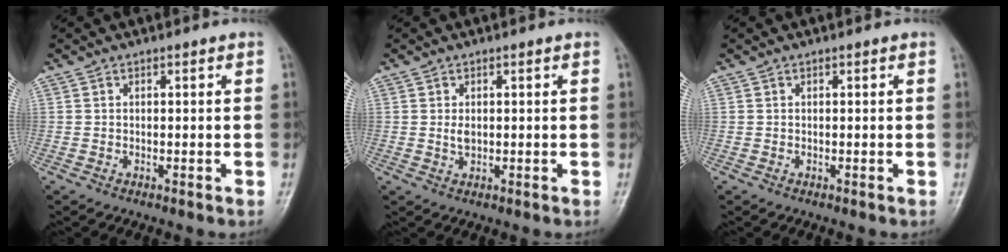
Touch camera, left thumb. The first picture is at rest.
{"total": 1.9, "force": [0.5, 1.1, 1.5], "torque": [-0.022, -0.004, 0.011]}
{"total": 0.0}